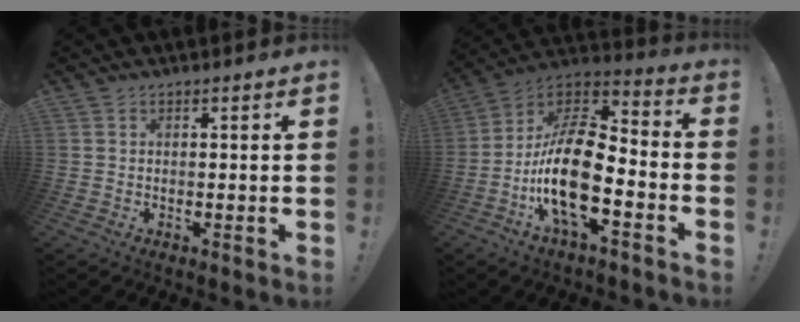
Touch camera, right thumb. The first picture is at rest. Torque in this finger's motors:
{"motor_torque": [2.50, 2.51, 0.31, -0.10, 0.39]}